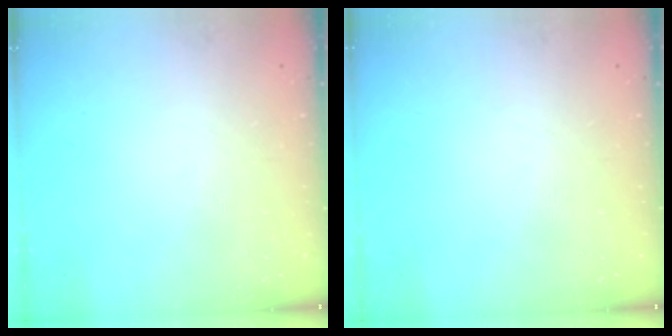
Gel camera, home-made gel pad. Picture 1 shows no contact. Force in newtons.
{"total": 0.0}